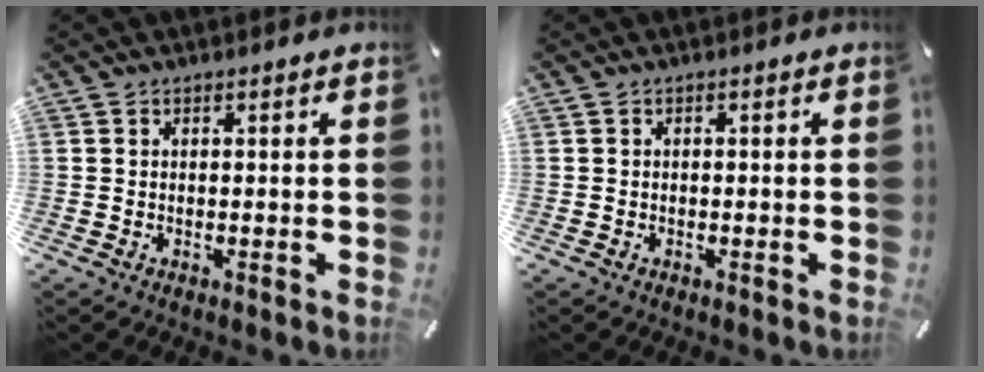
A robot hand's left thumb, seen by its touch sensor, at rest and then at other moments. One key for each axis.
{"total": 0.0}